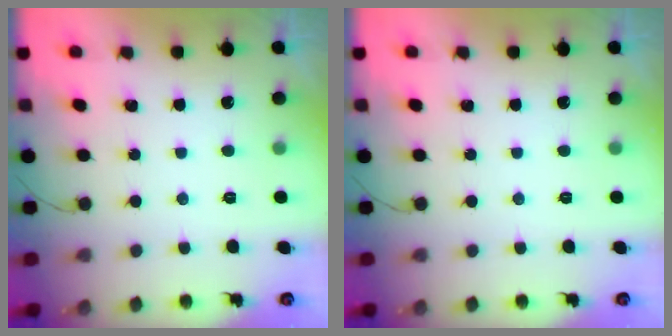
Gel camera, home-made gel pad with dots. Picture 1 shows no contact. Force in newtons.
{"total": 0.0}